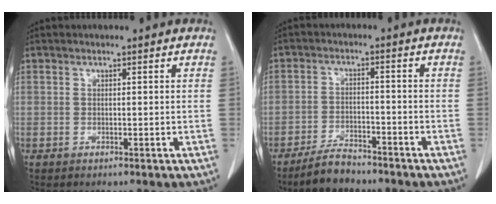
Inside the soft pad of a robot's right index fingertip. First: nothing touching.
{"total": 5.4, "force": [-4.8, 1.5, 1.9], "torque": [-0.040, -0.007, -0.085]}